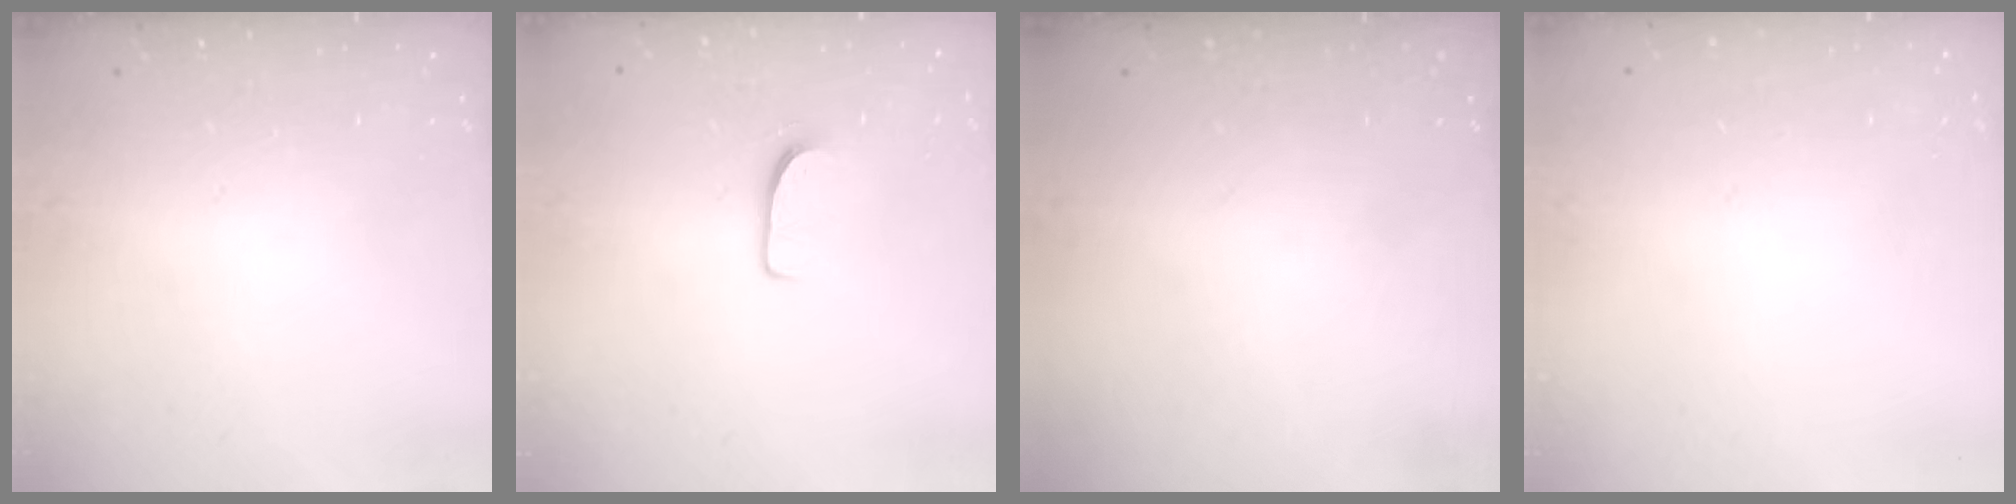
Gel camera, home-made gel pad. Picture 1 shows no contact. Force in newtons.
{"total": 5.8, "press": 5.7, "slide": 0.5}
{"total": 0.0}
{"total": 0.0}